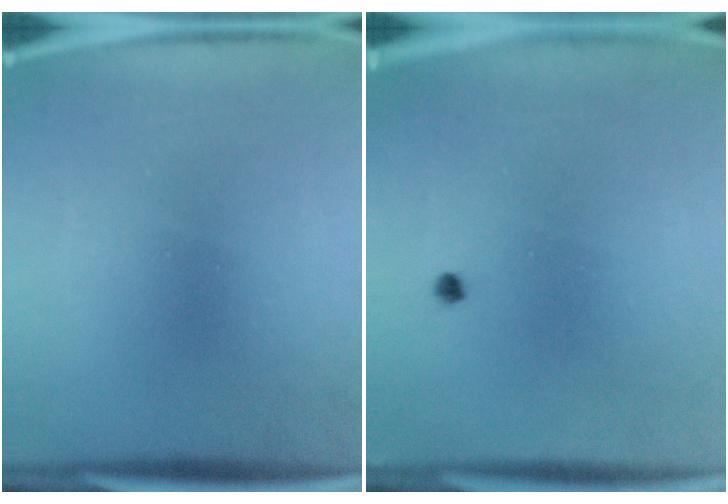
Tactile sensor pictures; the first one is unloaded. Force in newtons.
{"total": 0.6}